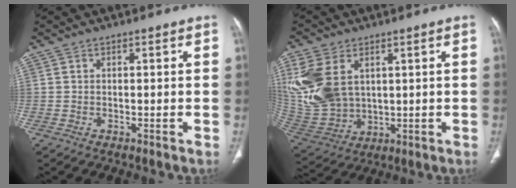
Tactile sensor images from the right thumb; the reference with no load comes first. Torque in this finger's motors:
{"motor_torque": [0.22, 0.99, 1.03, 0.96, 0.45]}